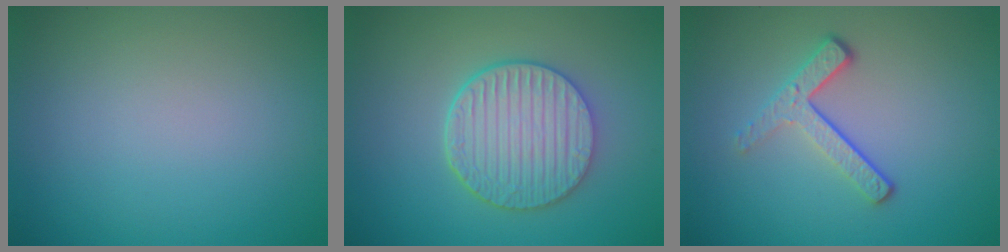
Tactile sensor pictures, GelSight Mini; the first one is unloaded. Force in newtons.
{"total": 6.0, "press": 4.7, "slide": 3.6}
{"total": 3.3, "press": 2.4, "slide": 2.3}